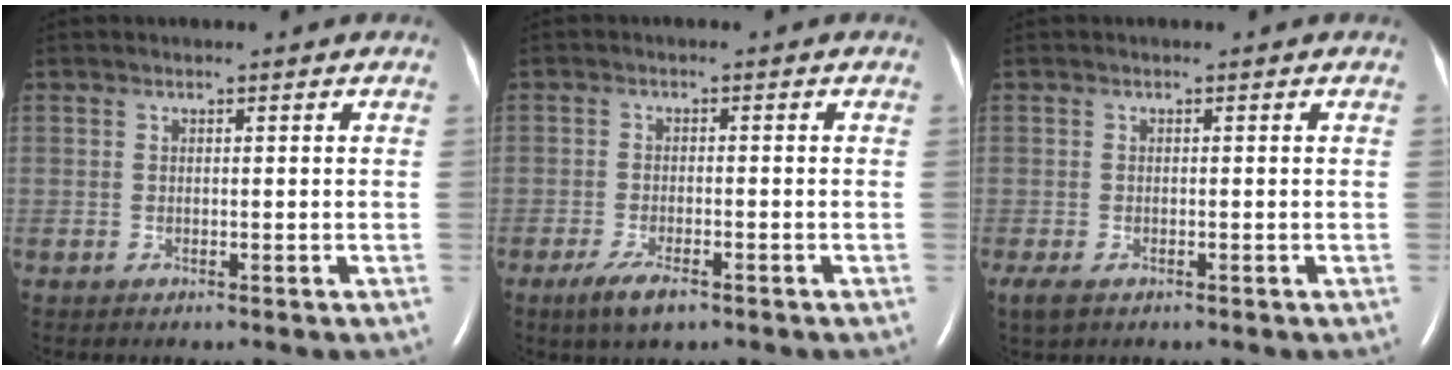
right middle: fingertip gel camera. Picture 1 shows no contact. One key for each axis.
{"total": 4.4, "fx": -2.8, "fy": 1.1, "fz": 3.2, "tx": -0.072, "ty": -0.008, "tz": -0.048}
{"total": 3.4, "fx": -2.1, "fy": 1.7, "fz": 2.1, "tx": -0.052, "ty": -0.012, "tz": -0.034}